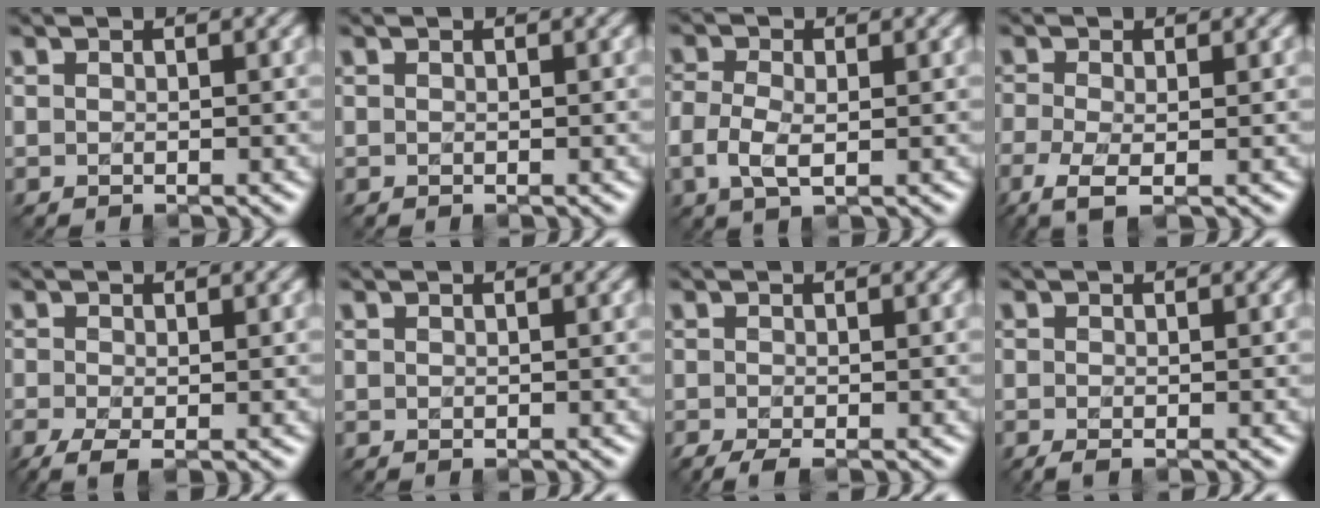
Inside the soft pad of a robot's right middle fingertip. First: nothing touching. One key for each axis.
{"total": 0.0}
{"total": 2.8, "fx": -0.9, "fy": 1.4, "fz": 2.2, "tx": -0.059, "ty": -0.009, "tz": -0.018}
{"total": 3.6, "fx": -2.2, "fy": 0.9, "fz": 2.6, "tx": -0.064, "ty": -0.012, "tz": -0.046}
{"total": 2.6, "fx": -1.4, "fy": 0.8, "fz": 2.1, "tx": -0.051, "ty": -0.009, "tz": -0.028}
{"total": 0.0}
{"total": 1.9, "fx": -1.2, "fy": 0.3, "fz": 1.5, "tx": -0.028, "ty": -0.005, "tz": -0.021}
{"total": 0.9, "fx": -0.5, "fy": 0.1, "fz": 0.7, "tx": -0.015, "ty": -0.006, "tz": -0.008}